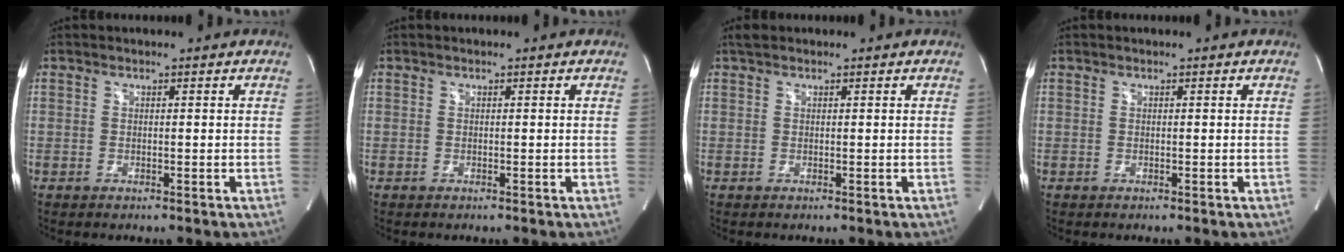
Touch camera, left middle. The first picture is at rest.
{"total": 0.0}
{"total": 1.1, "force": [0.9, 0.4, 0.4], "torque": [-0.013, 0.015, 0.017]}
{"total": 0.0}